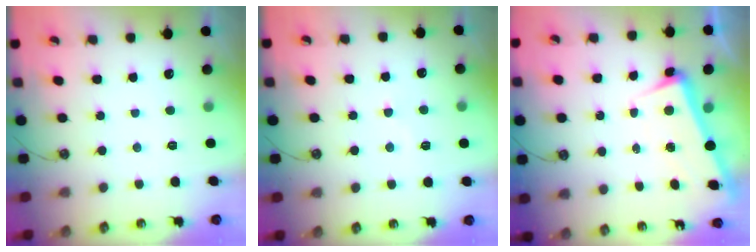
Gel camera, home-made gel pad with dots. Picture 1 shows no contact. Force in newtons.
{"total": 2.9, "press": 2.8, "slide": 0.8}
{"total": 3.0, "press": 2.8, "slide": 1.1}